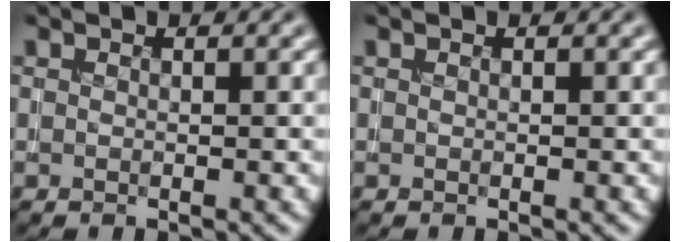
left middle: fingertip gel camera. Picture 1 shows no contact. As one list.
[{"total": 0.0}]